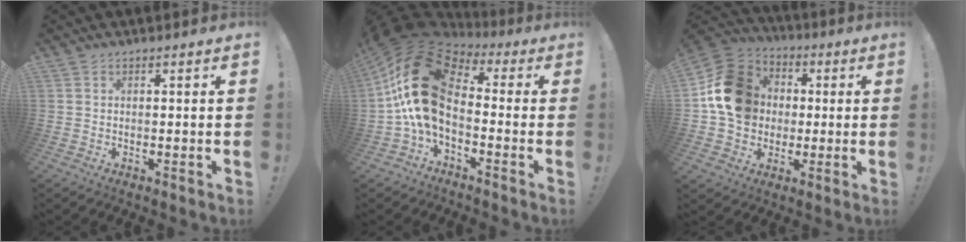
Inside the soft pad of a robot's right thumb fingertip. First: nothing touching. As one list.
[{"total": 22.5, "force": [2.0, 12.9, 18.3], "torque": [-0.356, -0.003, 0.043]}, {"total": 17.2, "force": [1.6, 14.9, 8.4], "torque": [-0.133, 0.013, 0.042]}]